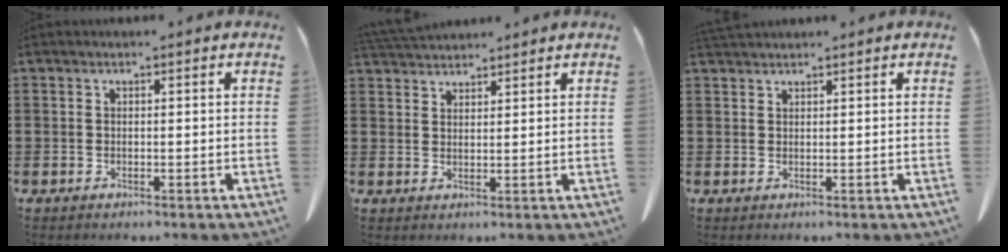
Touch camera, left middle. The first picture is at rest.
{"total": 3.2, "force": [3.1, 0.4, 0.5], "torque": [-0.019, -0.005, 0.061]}
{"total": 1.4, "force": [1.4, 0.1, 0.3], "torque": [-0.009, -0.001, 0.027]}